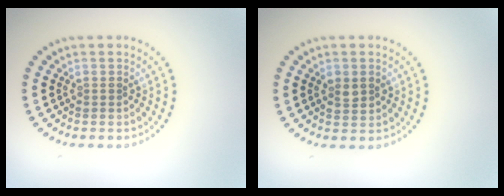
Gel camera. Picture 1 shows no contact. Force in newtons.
{"total": 1.6, "press": 1.6, "slide": 0.1}